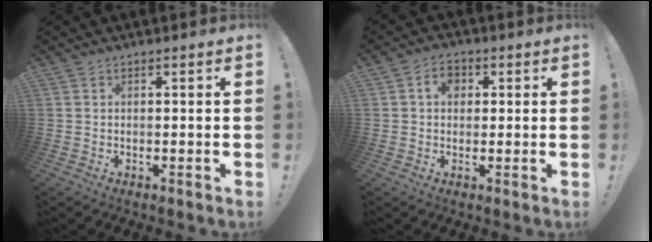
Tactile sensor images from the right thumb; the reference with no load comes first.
{"total": 5.0, "force": [1.2, 3.8, 3.0], "torque": [-0.049, 0.009, 0.020]}